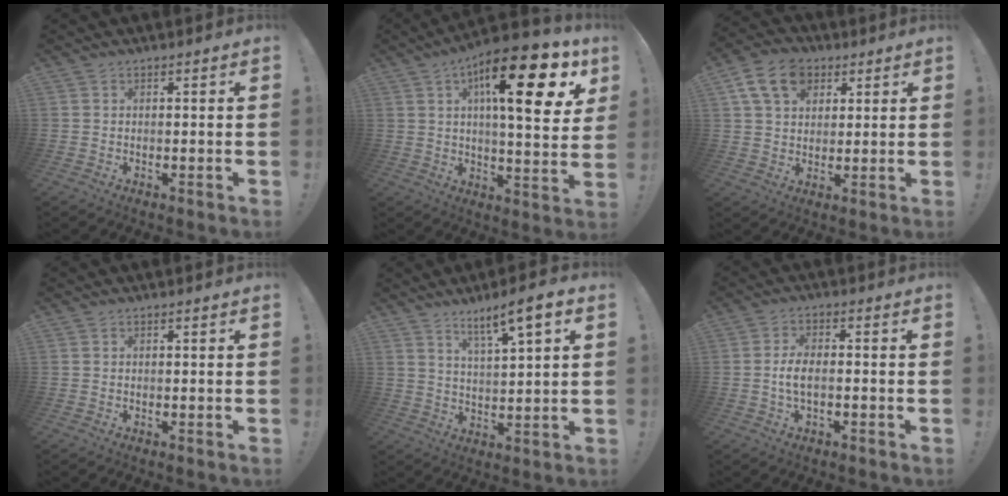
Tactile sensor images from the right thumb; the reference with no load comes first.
{"total": 21.5, "force": [9.0, 5.9, 18.7], "torque": [-0.272, -0.042, 0.131]}
{"total": 12.8, "force": [5.7, 9.2, 6.8], "torque": [-0.110, -0.010, 0.112]}
{"total": 0.0}
{"total": 8.6, "force": [5.7, 0.8, 6.4], "torque": [-0.102, -0.032, 0.092]}
{"total": 5.5, "force": [-1.3, 2.4, 4.8], "torque": [-0.090, 0.001, -0.025]}